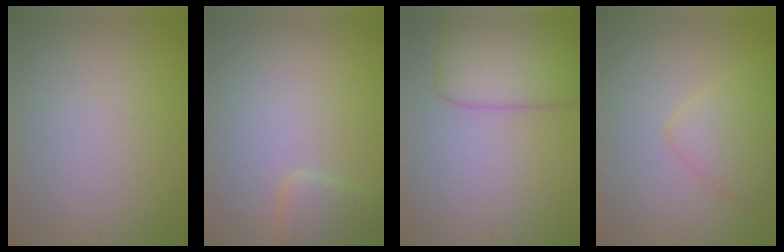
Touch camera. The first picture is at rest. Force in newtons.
{"total": 1.8, "press": 1.8, "slide": 0.2}
{"total": 6.5, "press": 6.4, "slide": 0.2}
{"total": 3.0, "press": 3.0, "slide": 0.0}